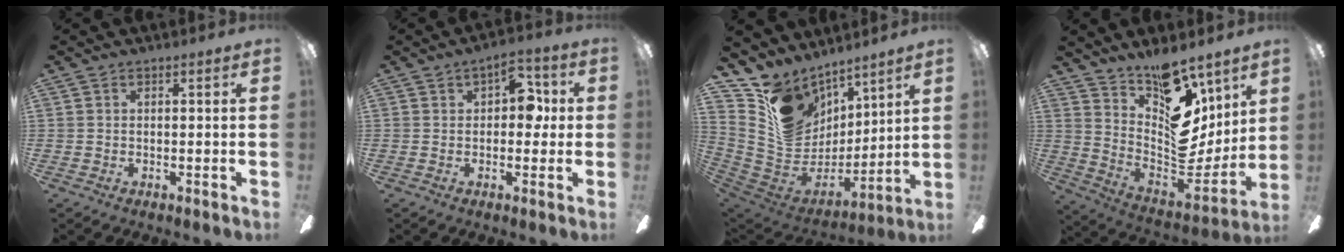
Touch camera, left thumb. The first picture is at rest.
{"total": 7.3, "force": [1.6, 4.4, 5.6], "torque": [-0.067, 0.003, 0.022]}
{"total": 13.8, "force": [9.2, 9.6, 4.0], "torque": [-0.098, -0.066, 0.183]}
{"total": 19.1, "force": [11.5, 9.9, 11.7], "torque": [-0.138, -0.109, 0.205]}